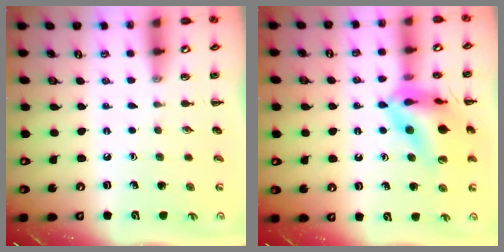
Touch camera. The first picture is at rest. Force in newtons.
{"total": 16.9, "press": 16.6, "slide": 3.3}